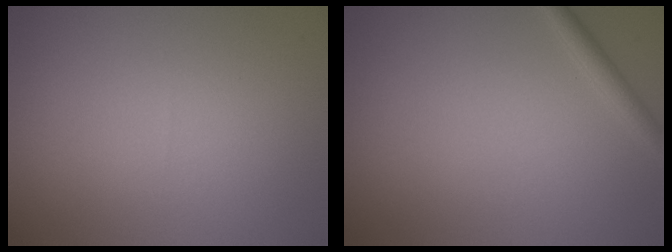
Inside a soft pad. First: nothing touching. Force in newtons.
{"total": 1.4, "press": 1.4, "slide": 0.1}